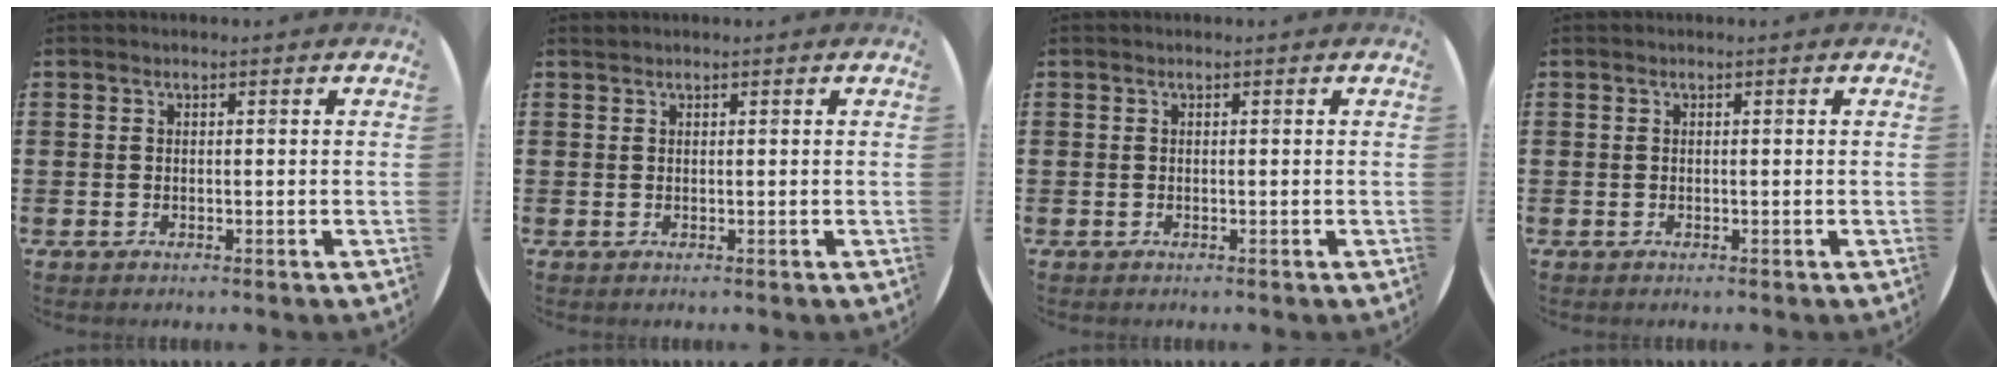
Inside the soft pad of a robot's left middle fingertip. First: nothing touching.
{"total": 0.0}
{"total": 0.0}
{"total": 0.0}